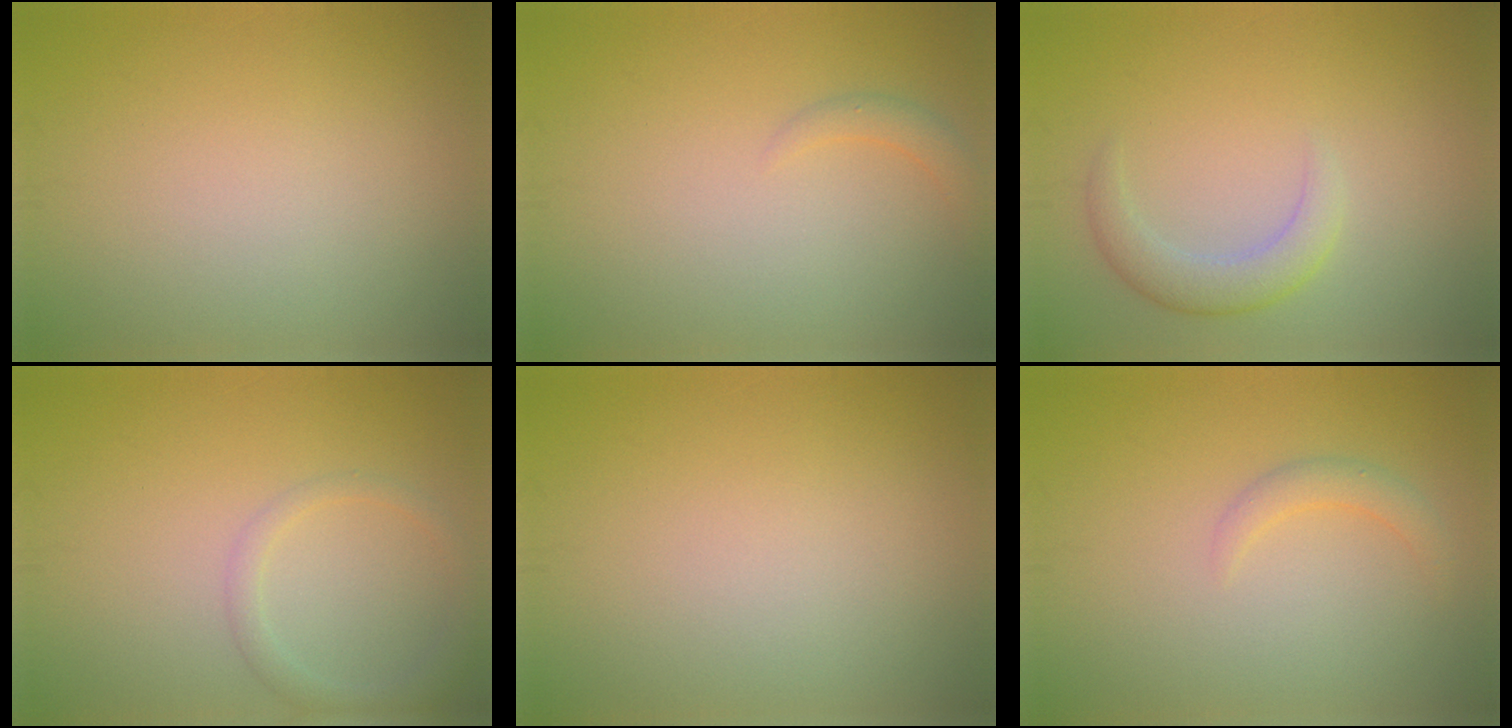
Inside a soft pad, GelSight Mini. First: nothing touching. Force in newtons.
{"total": 1.4, "press": 1.4, "slide": 0.2}
{"total": 2.8, "press": 2.8, "slide": 0.2}
{"total": 2.1, "press": 2.1, "slide": 0.1}
{"total": 0.0}
{"total": 1.6, "press": 1.6, "slide": 0.2}